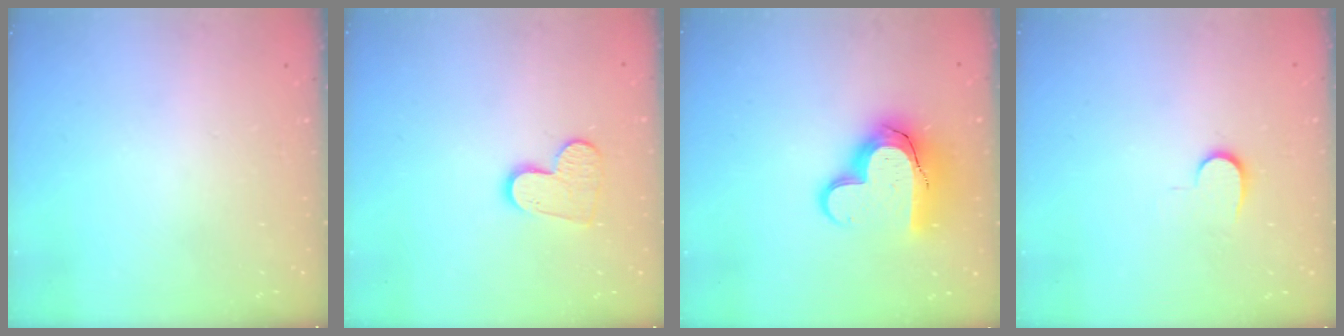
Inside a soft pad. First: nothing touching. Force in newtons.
{"total": 10.0, "press": 10.0, "slide": 0.8}
{"total": 18.5, "press": 18.5, "slide": 1.5}
{"total": 5.4, "press": 5.4, "slide": 0.6}